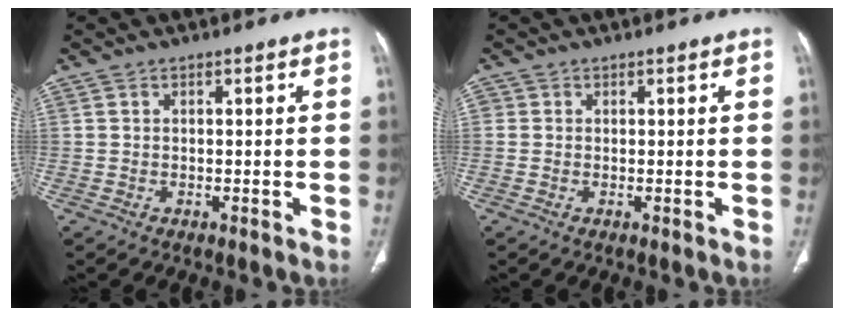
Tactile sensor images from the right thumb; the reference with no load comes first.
{"total": 0.7, "force": [0.0, 0.7, 0.1], "torque": [0.002, 0.002, 0.000]}